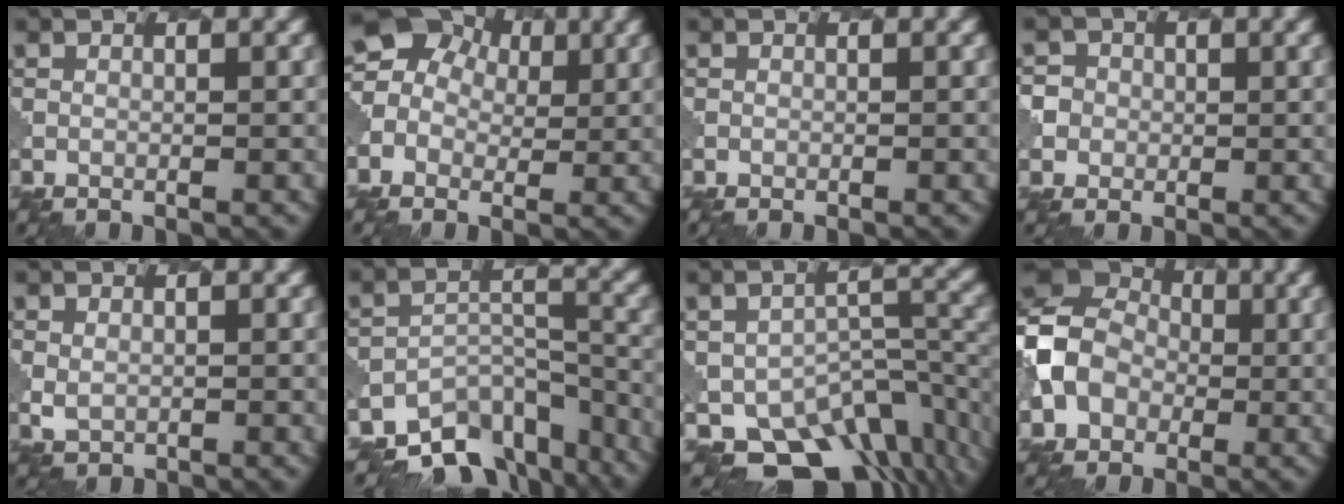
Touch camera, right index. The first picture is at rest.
{"total": 8.4, "force": [1.9, 7.4, 3.6], "torque": [-0.063, 0.030, -0.009]}
{"total": 0.0}
{"total": 3.4, "force": [0.1, 3.4, 0.4], "torque": [0.013, 0.017, -0.023]}
{"total": 1.0, "force": [0.4, 0.9, 0.3], "torque": [-0.011, -0.006, 0.014]}
{"total": 9.7, "force": [-8.2, 4.4, 3.0], "torque": [-0.039, -0.009, -0.108]}
{"total": 9.7, "force": [-6.2, 5.7, 4.8], "torque": [-0.064, -0.025, -0.083]}
{"total": 8.0, "force": [-0.6, 6.9, 3.9], "torque": [-0.075, -0.003, -0.022]}